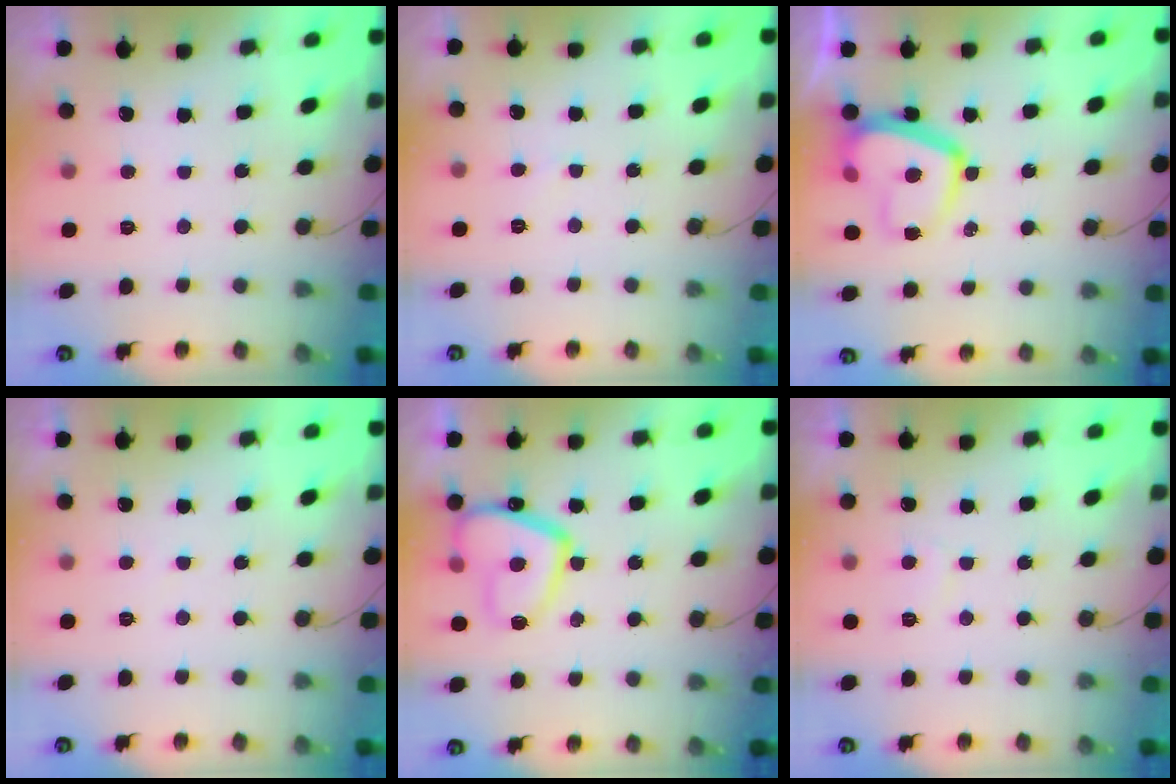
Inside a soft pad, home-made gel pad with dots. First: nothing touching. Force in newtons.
{"total": 3.0, "press": 3.0, "slide": 0.3}
{"total": 12.3, "press": 12.2, "slide": 1.2}
{"total": 0.8, "press": 0.7, "slide": 0.3}
{"total": 14.4, "press": 14.3, "slide": 1.6}
{"total": 2.0, "press": 1.9, "slide": 0.6}